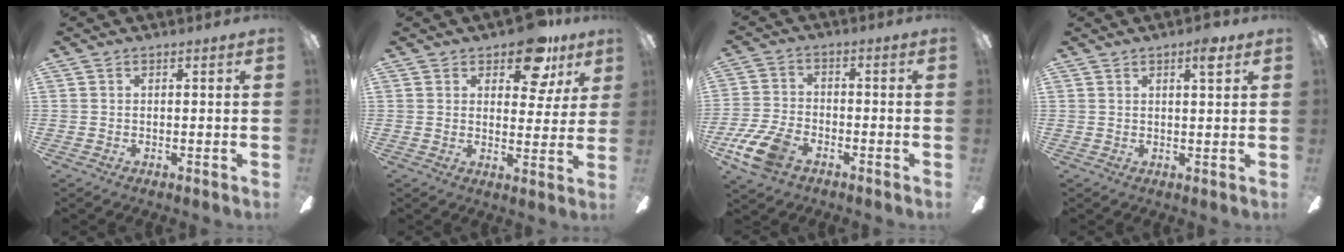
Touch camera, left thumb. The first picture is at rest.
{"total": 12.2, "force": [8.1, 6.0, 7.0], "torque": [-0.083, -0.038, 0.140]}
{"total": 10.6, "force": [-5.5, 6.0, 6.7], "torque": [-0.152, 0.020, -0.104]}
{"total": 3.6, "force": [2.5, 0.6, 2.6], "torque": [-0.033, -0.009, 0.036]}